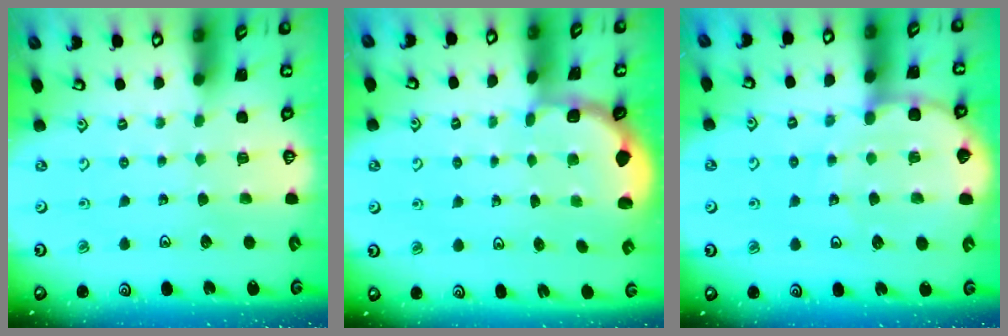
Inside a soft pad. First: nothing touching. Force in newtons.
{"total": 2.0, "press": 1.8, "slide": 0.7}
{"total": 8.3, "press": 8.1, "slide": 1.4}